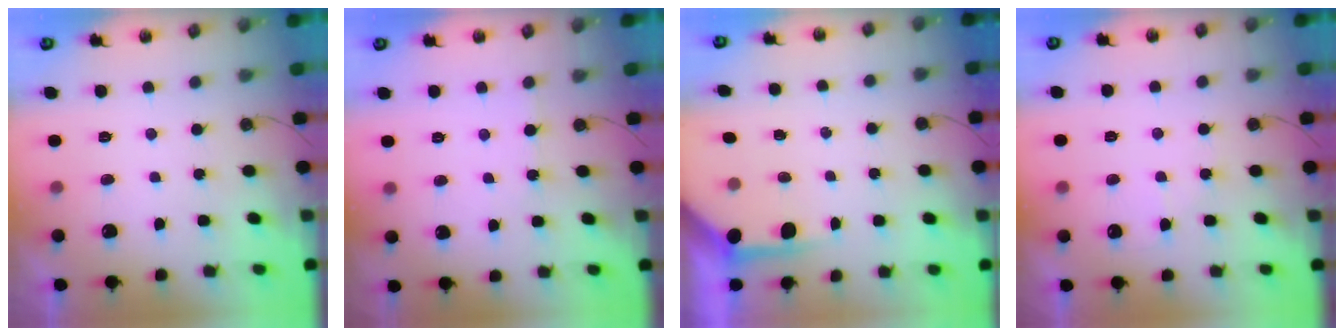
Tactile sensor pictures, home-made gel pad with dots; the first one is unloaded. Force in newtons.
{"total": 2.4, "press": 2.4, "slide": 0.3}
{"total": 3.9, "press": 3.9, "slide": 0.2}
{"total": 5.0, "press": 5.0, "slide": 0.6}